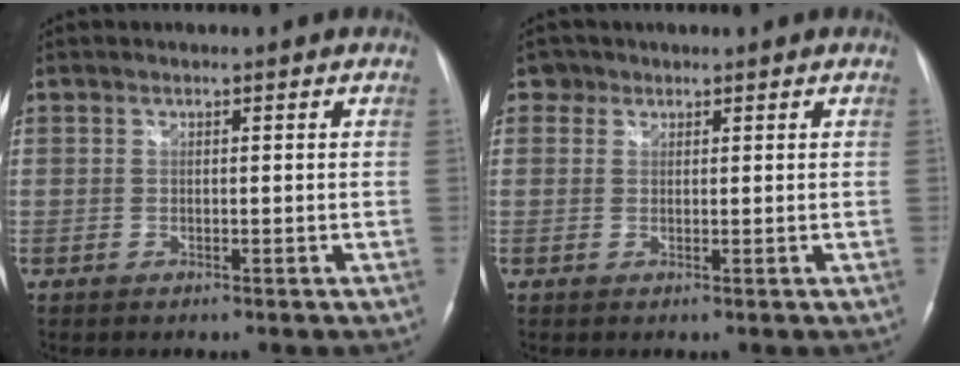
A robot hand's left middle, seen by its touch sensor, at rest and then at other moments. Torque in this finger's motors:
{"motor_torque": [-0.19, 0.06, -0.12, -0.02]}